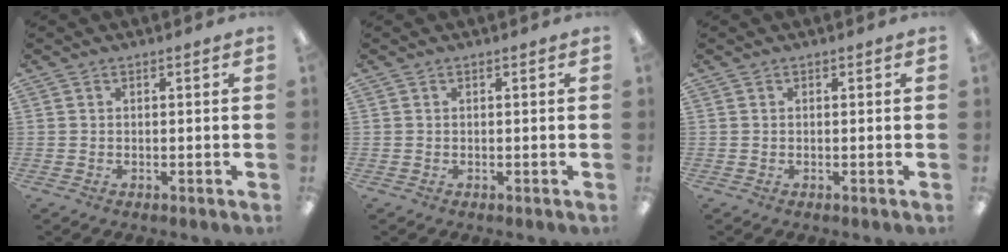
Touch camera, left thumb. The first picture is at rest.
{"total": 0.0}
{"total": 0.0}